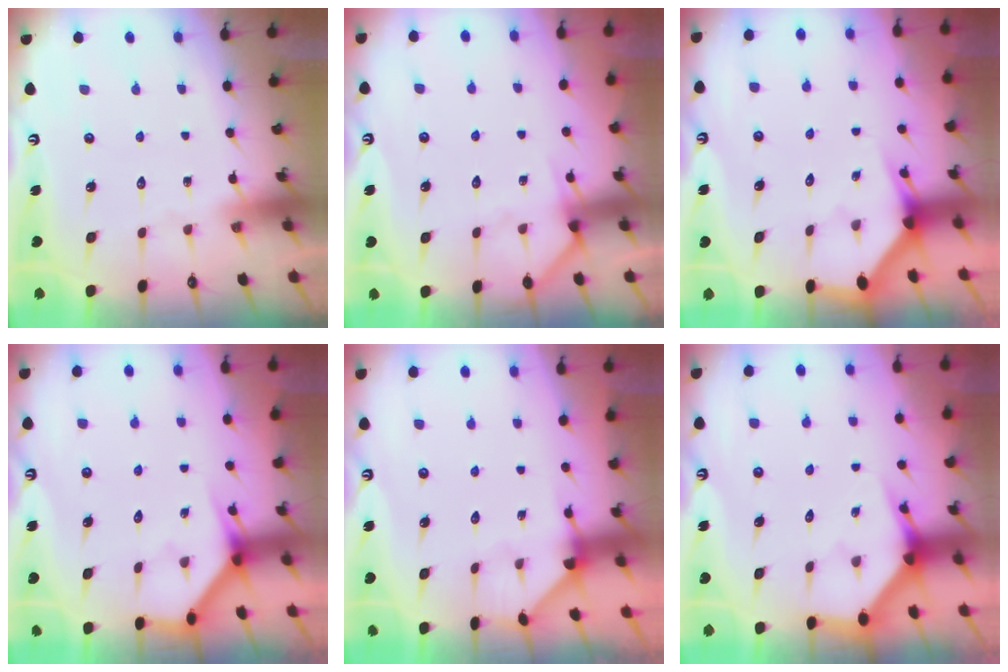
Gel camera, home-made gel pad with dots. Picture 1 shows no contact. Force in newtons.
{"total": 5.7, "press": 5.6, "slide": 0.6}
{"total": 3.0, "press": 3.0, "slide": 0.1}
{"total": 3.7, "press": 3.7, "slide": 0.3}
{"total": 2.5, "press": 2.5, "slide": 0.2}
{"total": 3.9, "press": 3.9, "slide": 0.2}